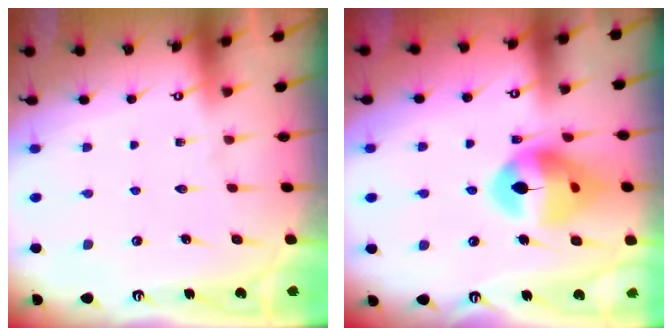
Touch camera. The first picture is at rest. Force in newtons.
{"total": 15.1, "press": 15.0, "slide": 1.9}